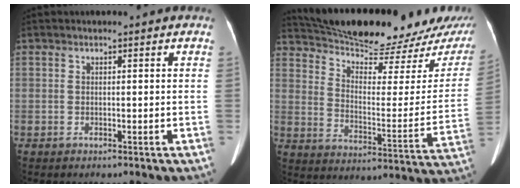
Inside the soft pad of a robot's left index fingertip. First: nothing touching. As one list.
[{"total": 24.0, "force": [22.3, 3.6, 8.2], "torque": [-0.126, -0.064, 0.302]}]